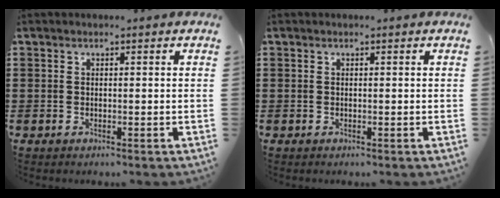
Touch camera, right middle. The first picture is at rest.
{"total": 0.0}